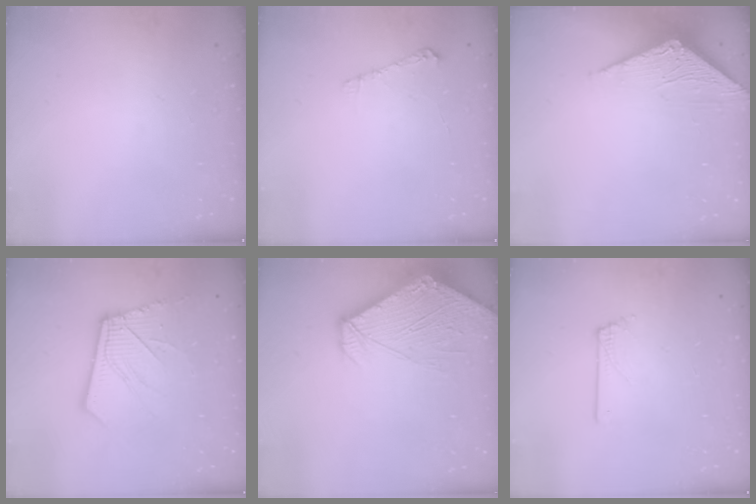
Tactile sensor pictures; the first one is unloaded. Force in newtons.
{"total": 4.2, "press": 4.2, "slide": 0.5}
{"total": 3.1, "press": 3.1, "slide": 0.2}
{"total": 12.4, "press": 12.3, "slide": 1.7}
{"total": 11.1, "press": 11.0, "slide": 1.2}
{"total": 0.6, "press": 0.6, "slide": 0.1}